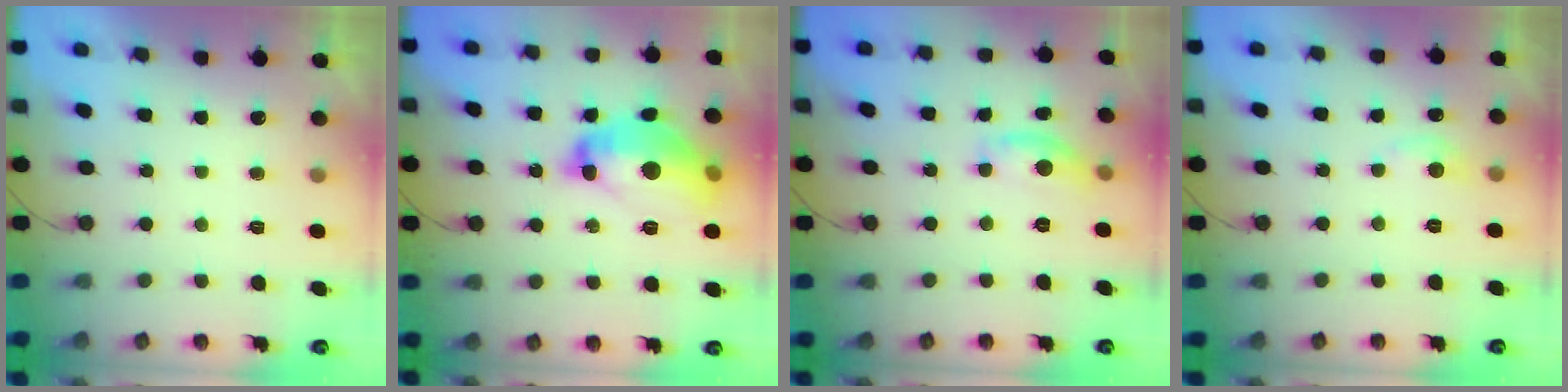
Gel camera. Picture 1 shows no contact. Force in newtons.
{"total": 15.6, "press": 15.5, "slide": 1.4}
{"total": 8.7, "press": 8.7, "slide": 0.5}
{"total": 5.1, "press": 5.1, "slide": 0.6}